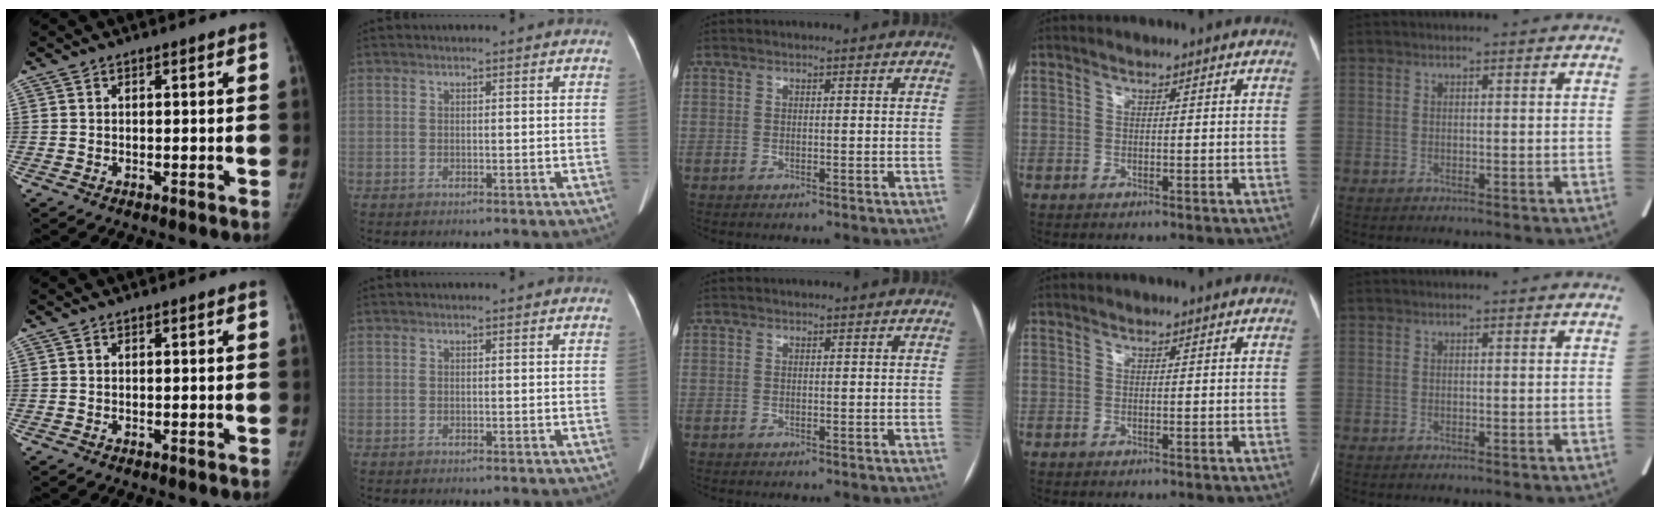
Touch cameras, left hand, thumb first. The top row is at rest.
{}